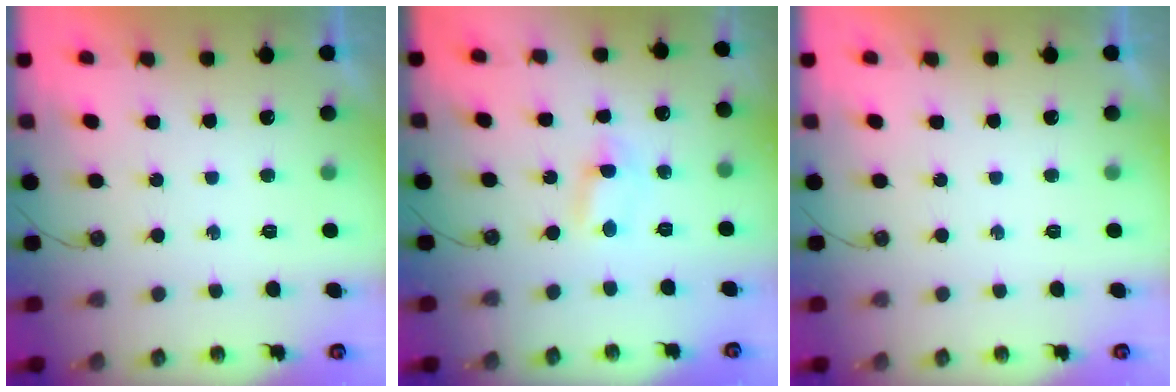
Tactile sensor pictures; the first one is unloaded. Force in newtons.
{"total": 1.6, "press": 1.5, "slide": 0.2}
{"total": 0.0}